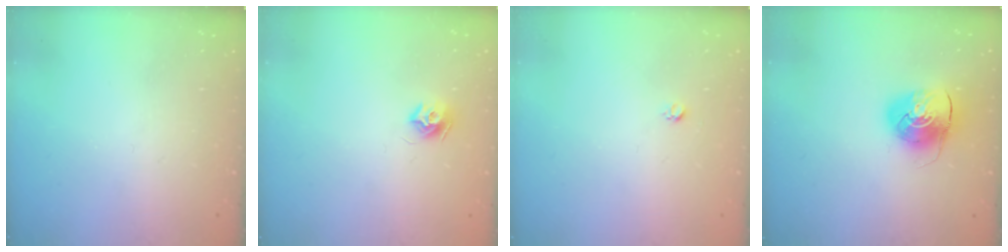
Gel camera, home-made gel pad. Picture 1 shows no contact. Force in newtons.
{"total": 7.6, "press": 7.6, "slide": 0.2}
{"total": 2.7, "press": 2.7, "slide": 0.3}
{"total": 9.1, "press": 9.0, "slide": 0.8}